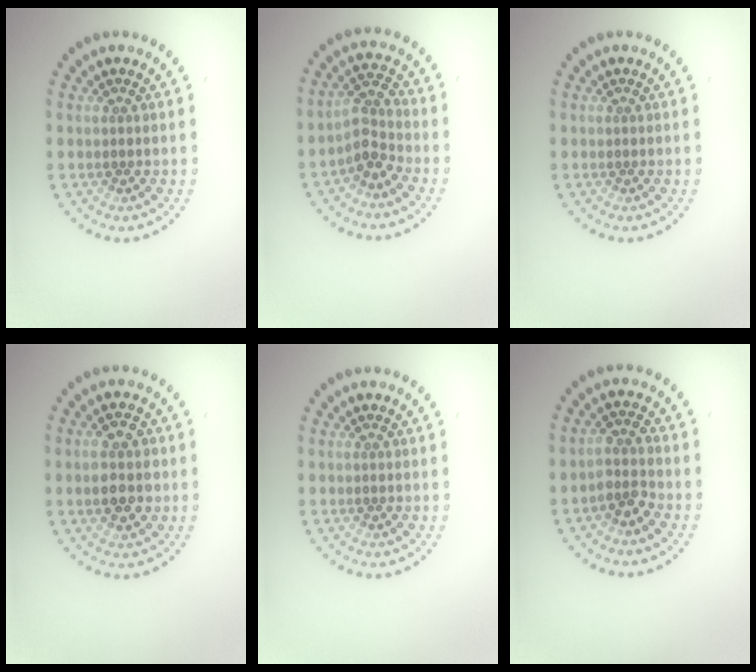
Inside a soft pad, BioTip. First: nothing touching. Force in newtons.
{"total": 2.7, "press": 2.1, "slide": 1.7}
{"total": 0.0}
{"total": 3.8, "press": 3.8, "slide": 0.3}
{"total": 0.0}
{"total": 2.2, "press": 1.7, "slide": 1.3}